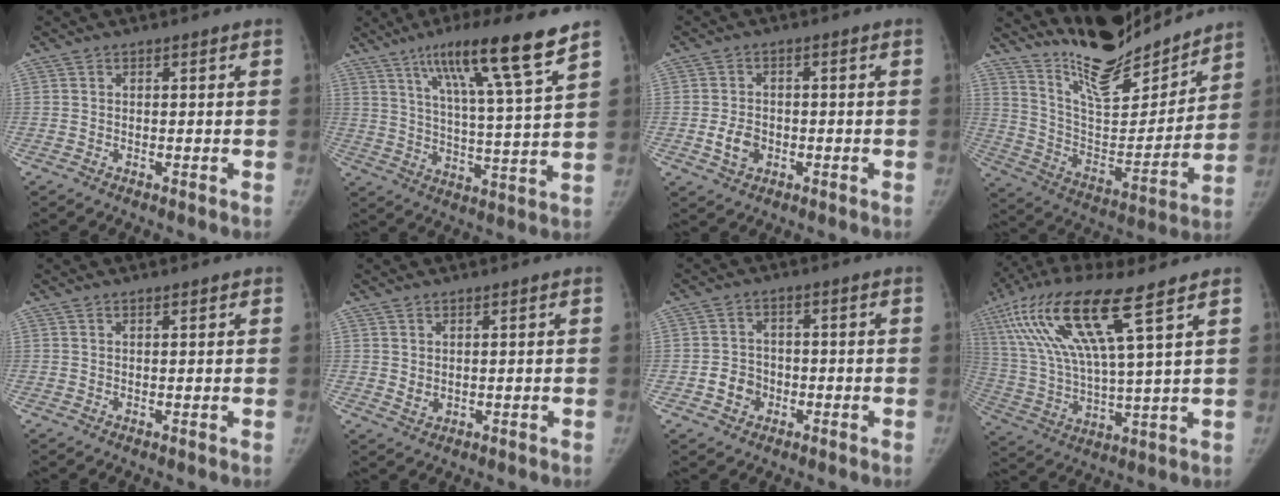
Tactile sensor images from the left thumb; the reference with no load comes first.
{"total": 16.9, "force": [10.8, 0.7, 12.9], "torque": [-0.201, -0.048, 0.173]}
{"total": 4.2, "force": [-1.1, 3.3, 2.5], "torque": [-0.037, 0.005, -0.016]}
{"total": 20.3, "force": [18.2, 4.9, 7.5], "torque": [-0.080, -0.119, 0.311]}
{"total": 1.1, "force": [0.8, 0.3, 0.7], "torque": [-0.009, -0.003, 0.012]}
{"total": 2.0, "force": [1.0, 1.2, 1.3], "torque": [-0.020, -0.011, 0.024]}
{"total": 4.5, "force": [-1.4, 4.0, 1.5], "torque": [-0.004, 0.014, -0.024]}
{"total": 20.1, "force": [9.9, 3.6, 17.2], "torque": [-0.362, -0.019, 0.189]}